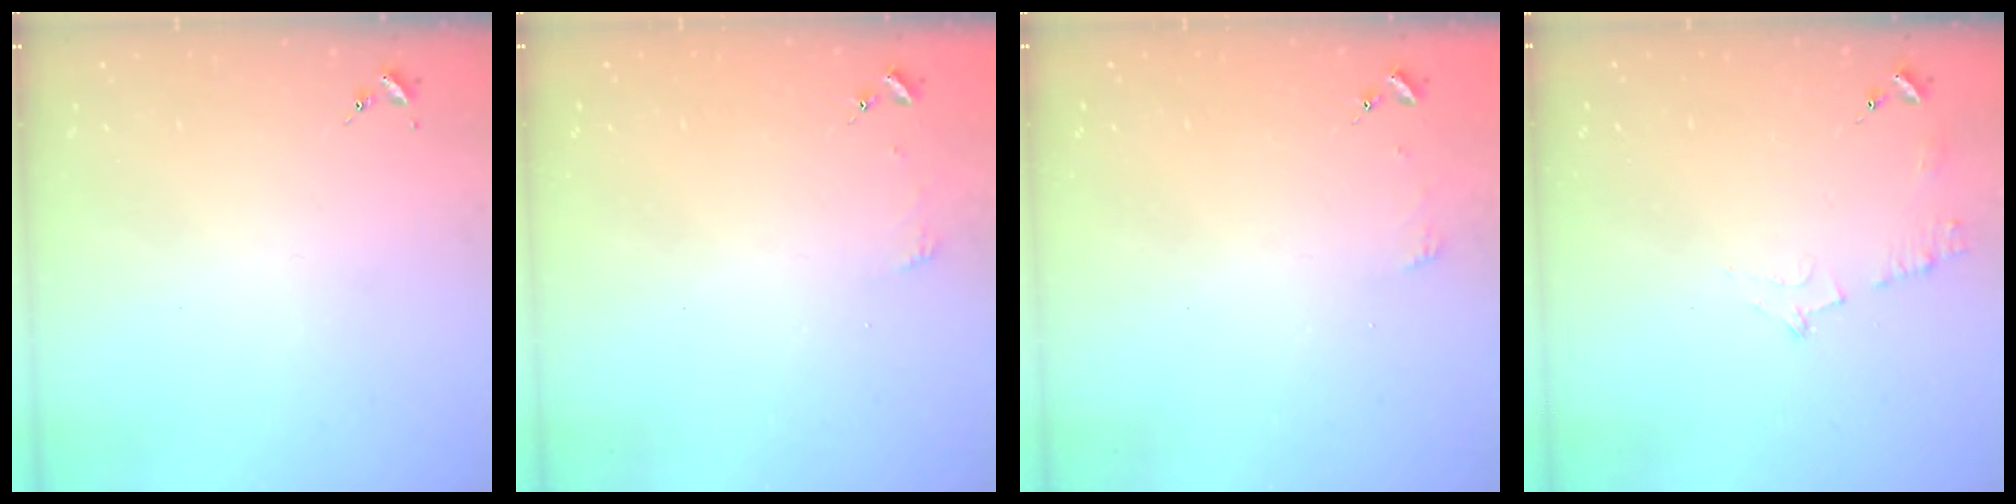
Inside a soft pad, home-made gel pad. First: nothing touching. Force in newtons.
{"total": 2.4, "press": 2.4, "slide": 0.2}
{"total": 2.4, "press": 2.4, "slide": 0.2}
{"total": 6.4, "press": 6.4, "slide": 0.8}